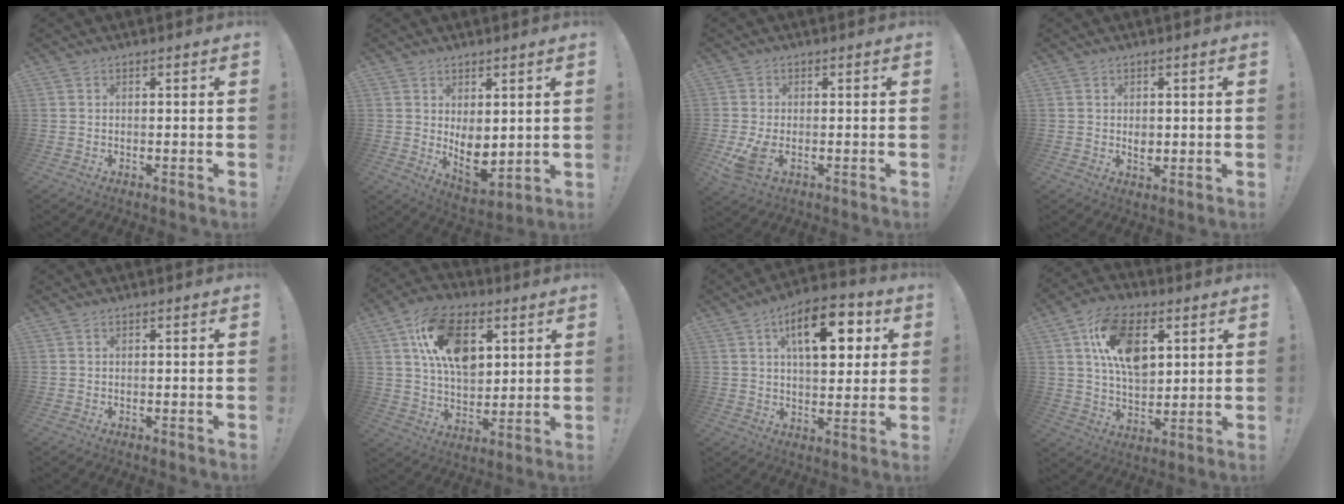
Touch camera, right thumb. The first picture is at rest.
{"total": 7.7, "force": [1.7, 4.8, 5.8], "torque": [-0.084, -0.034, 0.044]}
{"total": 5.9, "force": [-1.5, 3.3, 4.6], "torque": [-0.090, -0.005, -0.024]}
{"total": 2.4, "force": [-0.2, 1.9, 1.4], "torque": [-0.010, -0.003, -0.006]}
{"total": 0.0}
{"total": 18.1, "force": [6.7, 11.4, 12.3], "torque": [-0.193, -0.009, 0.120]}
{"total": 16.3, "force": [5.8, 7.6, 13.2], "torque": [-0.195, -0.001, 0.092]}
{"total": 16.8, "force": [5.8, 10.3, 11.9], "torque": [-0.174, -0.001, 0.106]}